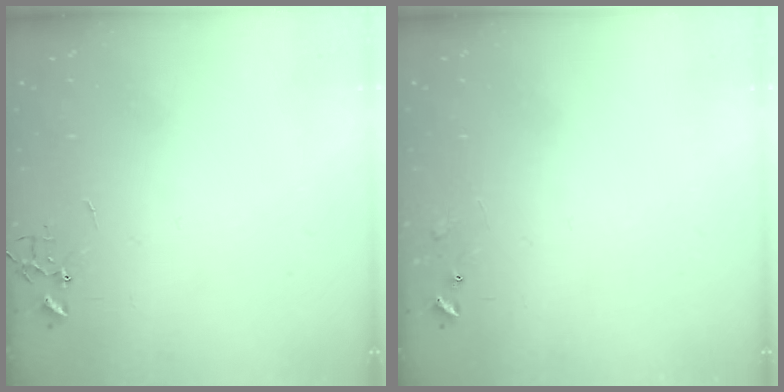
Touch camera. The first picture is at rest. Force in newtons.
{"total": 5.9, "press": 5.9, "slide": 0.9}